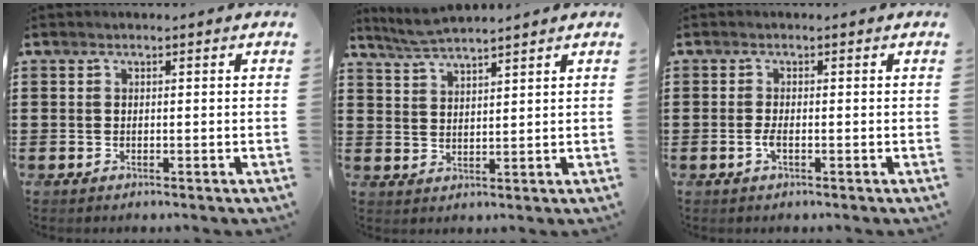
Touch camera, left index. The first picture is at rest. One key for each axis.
{"total": 3.4, "fx": 3.2, "fy": 0.1, "fz": 1.1, "tx": -0.032, "ty": -0.007, "tz": 0.059}
{"total": 1.5, "fx": -0.4, "fy": 0.4, "fz": 1.4, "tx": -0.036, "ty": -0.002, "tz": -0.010}